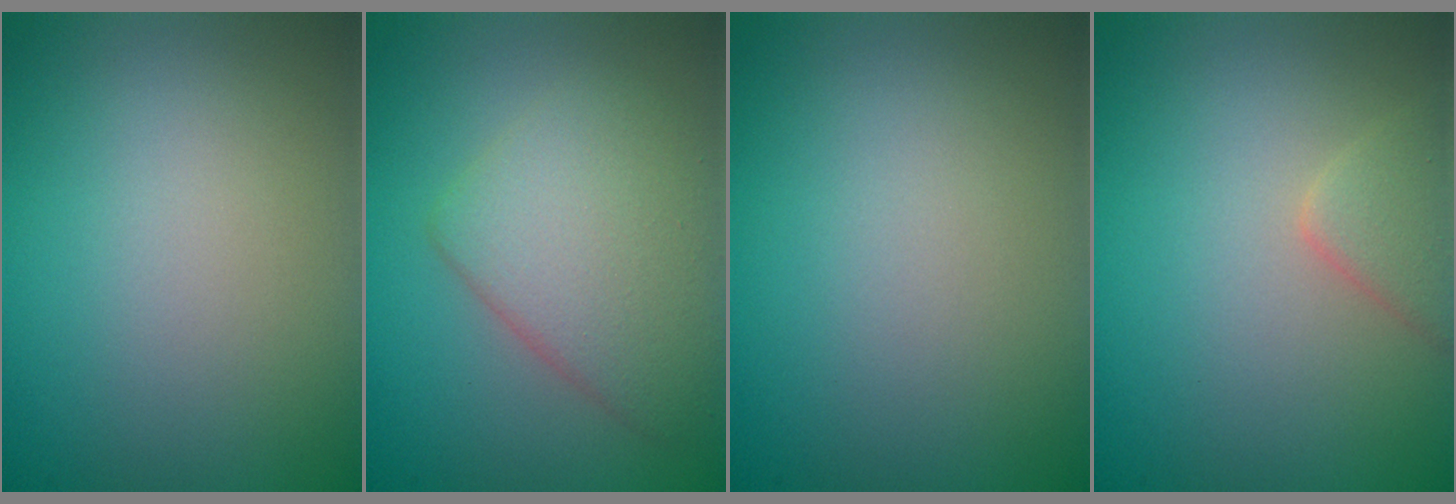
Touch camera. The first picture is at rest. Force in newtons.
{"total": 4.4, "press": 4.4, "slide": 0.4}
{"total": 0.0}
{"total": 2.0, "press": 2.0, "slide": 0.1}